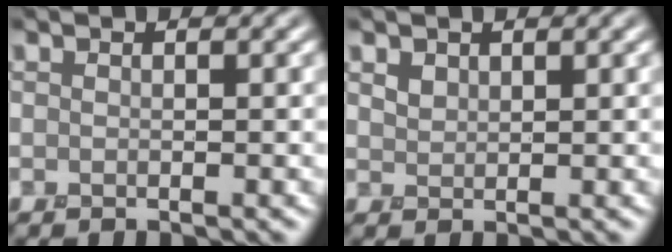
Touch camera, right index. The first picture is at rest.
{"total": 1.2, "force": [0.9, 0.7, 0.4], "torque": [-0.010, 0.000, 0.020]}